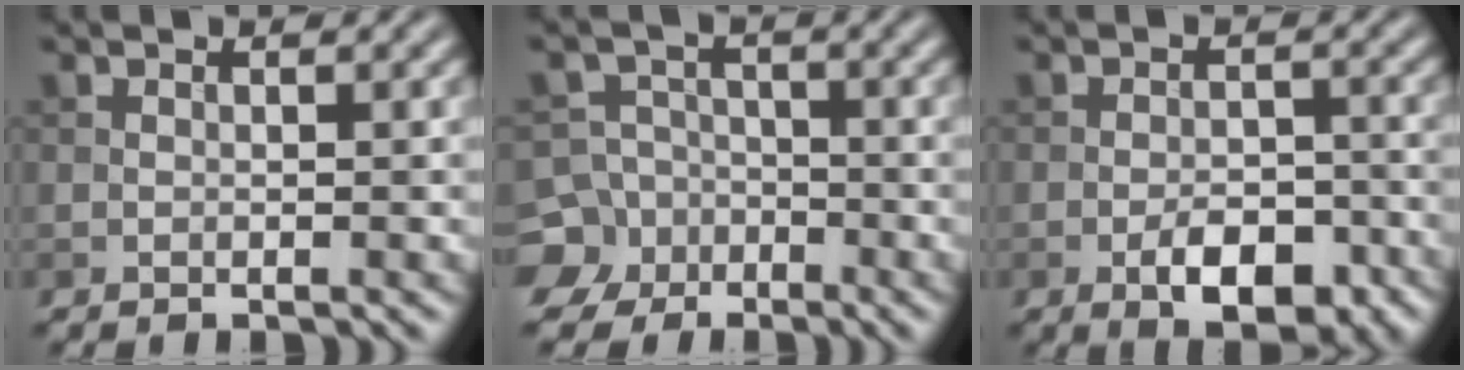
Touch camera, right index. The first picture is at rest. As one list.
[{"total": 8.3, "force": [-4.5, 6.9, 0.9], "torque": [-0.017, -0.019, -0.106]}, {"total": 5.2, "force": [-2.5, 2.5, 3.9], "torque": [-0.057, -0.001, -0.039]}]